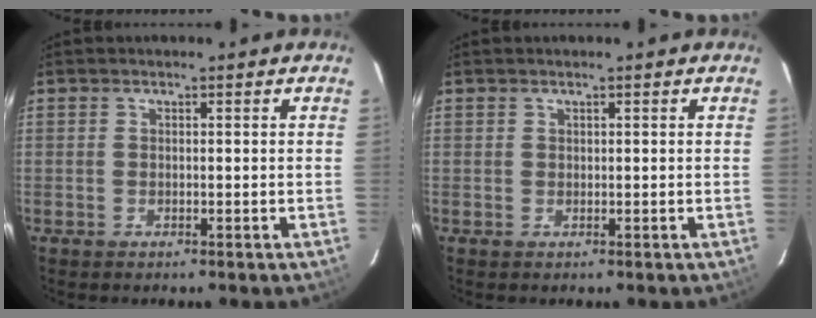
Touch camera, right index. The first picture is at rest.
{"total": 0.0}